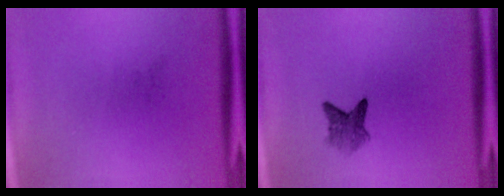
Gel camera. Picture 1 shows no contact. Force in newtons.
{"total": 2.9}